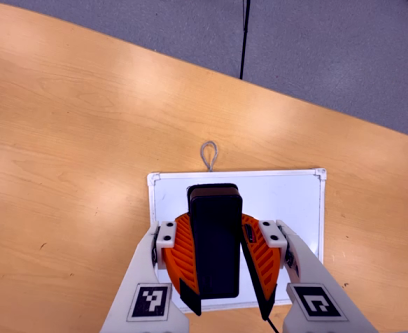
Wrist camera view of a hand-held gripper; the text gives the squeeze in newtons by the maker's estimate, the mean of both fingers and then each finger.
{"total": 9.6, "left": 9.7, "right": 9.6}